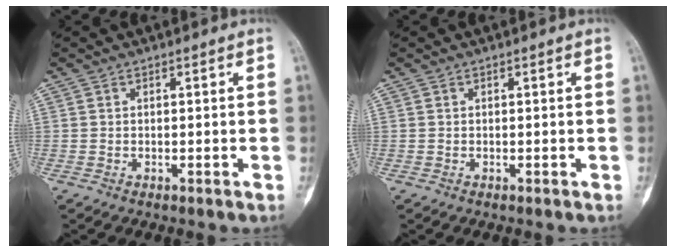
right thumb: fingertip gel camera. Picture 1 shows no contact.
{"total": 0.0}